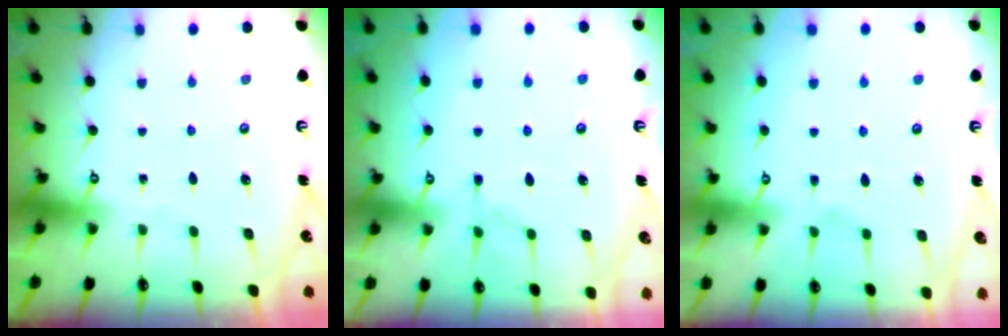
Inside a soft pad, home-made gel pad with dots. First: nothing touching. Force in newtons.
{"total": 1.7, "press": 0.7, "slide": 1.5}
{"total": 2.9, "press": 2.7, "slide": 1.1}